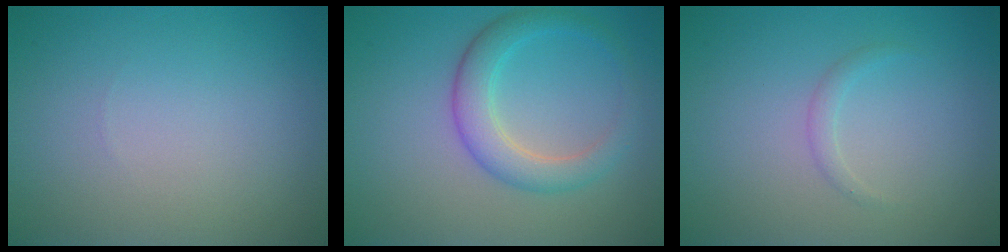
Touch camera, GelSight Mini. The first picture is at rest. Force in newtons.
{"total": 3.6, "press": 3.6, "slide": 0.1}
{"total": 0.9, "press": 0.9, "slide": 0.0}